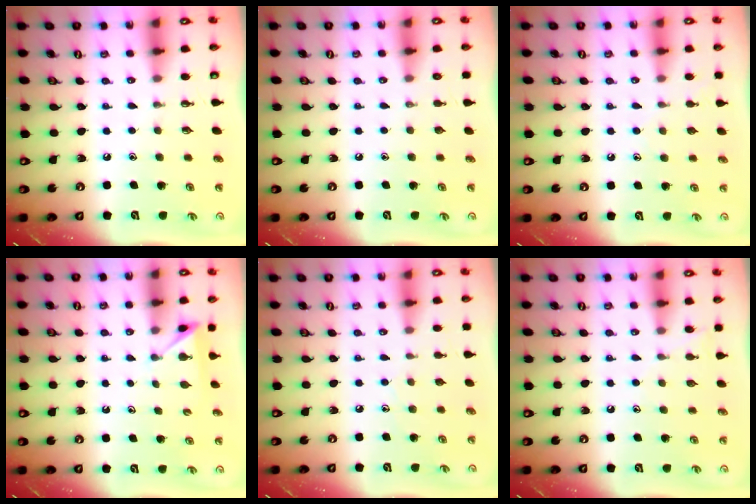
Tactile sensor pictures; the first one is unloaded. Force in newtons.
{"total": 0.0}
{"total": 4.8, "press": 4.8, "slide": 0.5}
{"total": 2.8, "press": 2.8, "slide": 0.5}
{"total": 4.7, "press": 4.6, "slide": 0.6}
{"total": 7.1, "press": 7.0, "slide": 0.8}